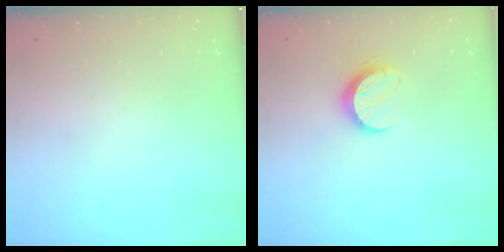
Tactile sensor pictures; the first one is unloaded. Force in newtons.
{"total": 8.9, "press": 8.9, "slide": 0.3}